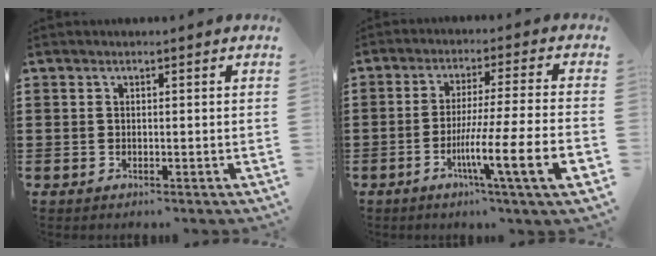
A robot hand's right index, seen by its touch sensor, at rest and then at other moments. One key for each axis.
{"total": 10.9, "fx": -4.7, "fy": -0.1, "fz": 9.9, "tx": -0.176, "ty": -0.012, "tz": -0.087}